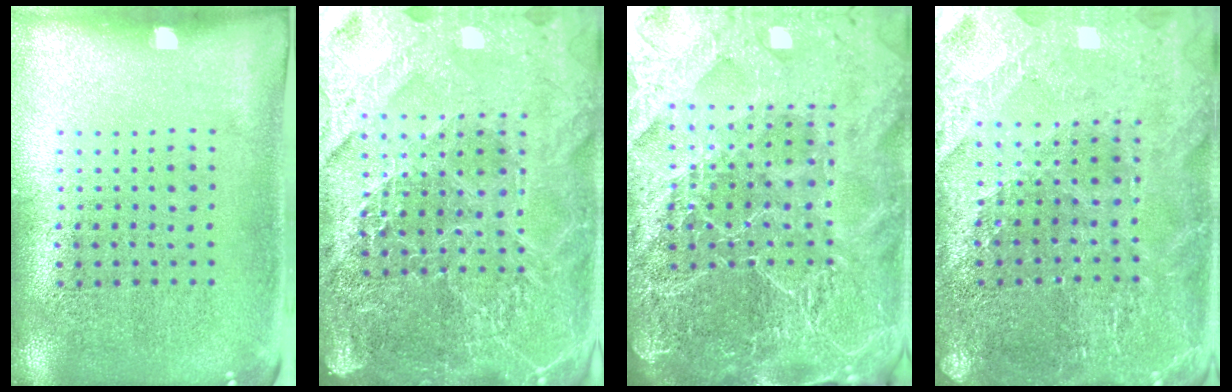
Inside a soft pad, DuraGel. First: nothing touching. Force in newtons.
{"total": 5.3, "press": 4.8, "slide": 2.4}
{"total": 6.3, "press": 5.4, "slide": 3.1}
{"total": 2.7, "press": 2.6, "slide": 0.4}